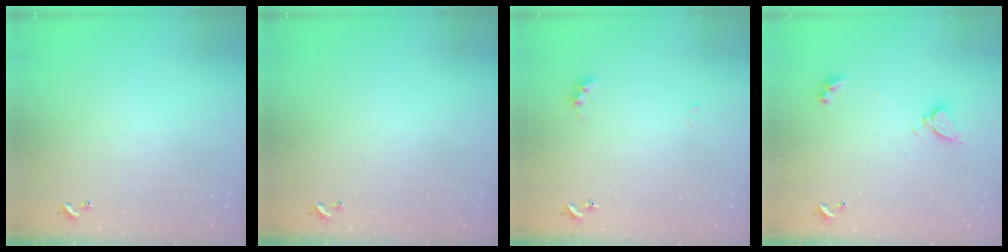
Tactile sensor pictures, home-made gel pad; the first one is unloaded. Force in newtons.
{"total": 0.0}
{"total": 4.9, "press": 4.8, "slide": 0.7}
{"total": 4.6, "press": 4.5, "slide": 0.5}